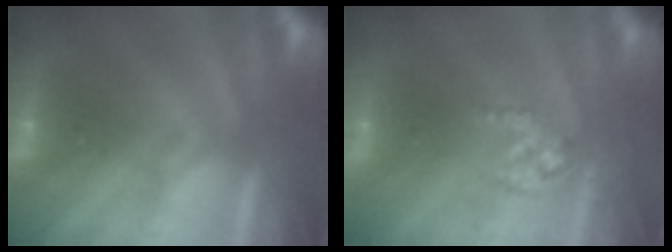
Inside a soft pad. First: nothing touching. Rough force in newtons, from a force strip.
{"total": 2.9}